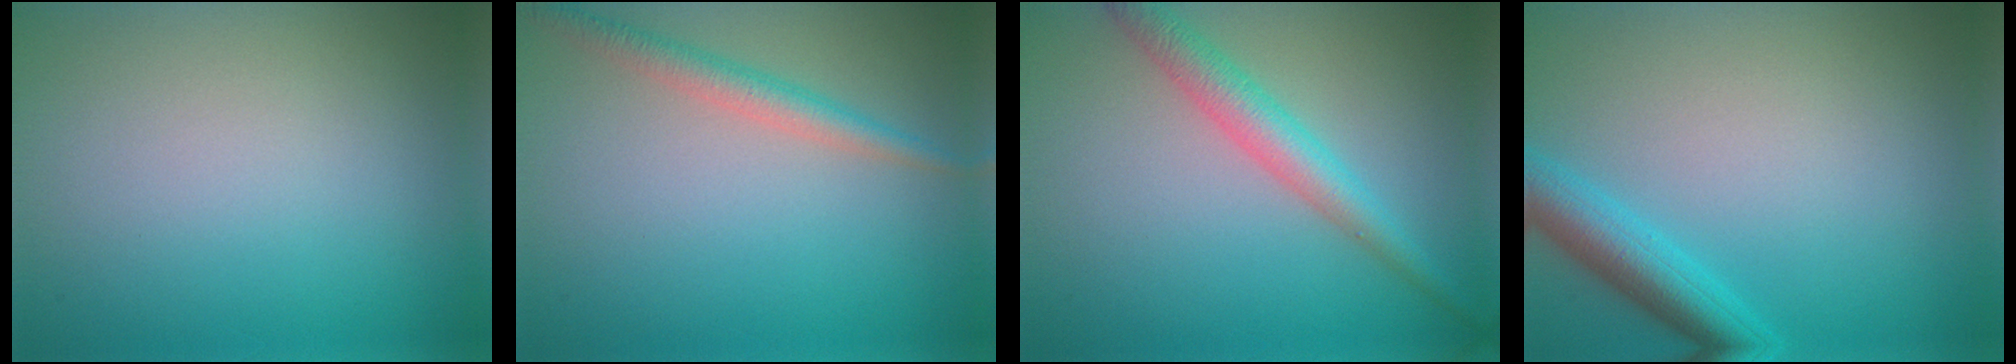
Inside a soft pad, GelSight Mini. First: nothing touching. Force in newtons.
{"total": 2.5, "press": 2.5, "slide": 0.1}
{"total": 3.6, "press": 3.6, "slide": 0.1}
{"total": 4.1, "press": 4.1, "slide": 0.2}